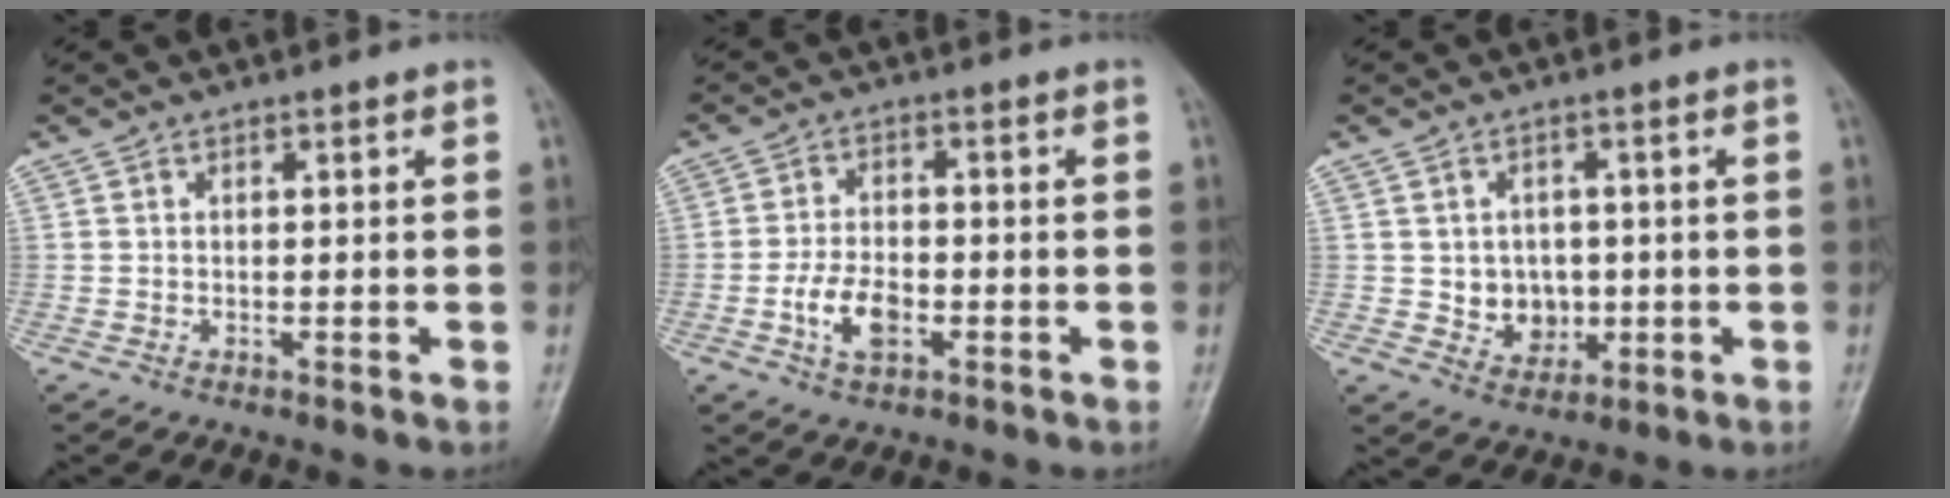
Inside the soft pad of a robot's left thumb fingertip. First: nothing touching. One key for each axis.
{"total": 6.4, "fx": -2.2, "fy": 3.7, "fz": 4.8, "tx": -0.087, "ty": 0.012, "tz": -0.043}
{"total": 6.0, "fx": -0.1, "fy": 5.3, "fz": 2.8, "tx": -0.009, "ty": 0.003, "tz": 0.008}